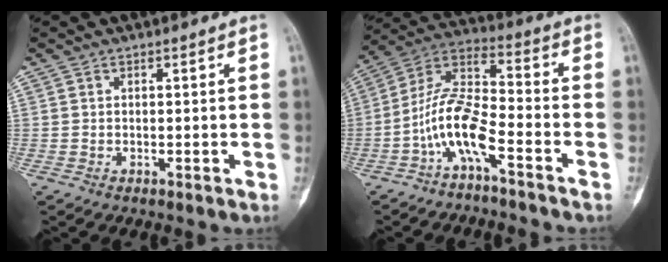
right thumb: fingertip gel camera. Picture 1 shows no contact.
{"total": 10.7, "force": [-5.2, 2.5, 8.9], "torque": [-0.196, 0.070, -0.110]}